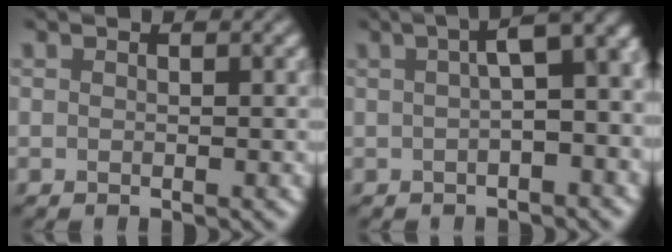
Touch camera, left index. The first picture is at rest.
{"total": 8.7, "force": [1.2, 3.6, 7.8], "torque": [-0.054, 0.035, 0.004]}